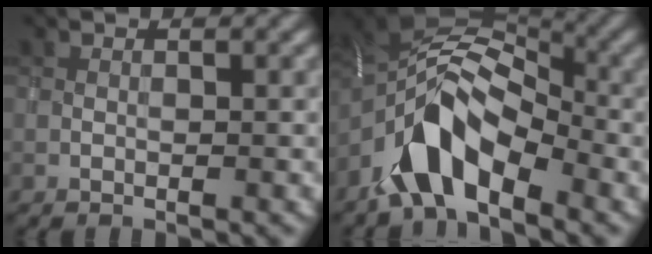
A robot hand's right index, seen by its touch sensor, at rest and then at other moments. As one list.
[{"total": 7.9, "force": [-4.2, 4.0, 5.3], "torque": [-0.087, 0.011, -0.087]}]